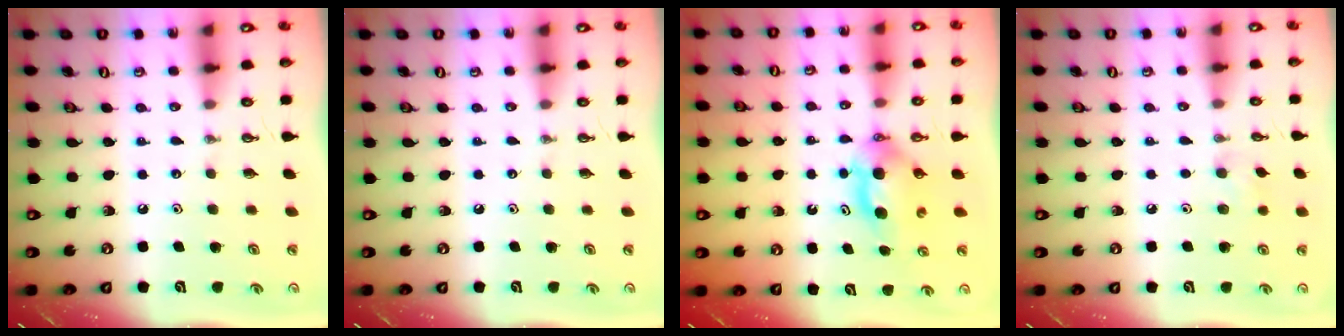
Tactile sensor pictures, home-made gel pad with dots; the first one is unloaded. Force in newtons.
{"total": 0.0}
{"total": 6.4, "press": 6.1, "slide": 2.1}
{"total": 6.4, "press": 6.3, "slide": 0.8}